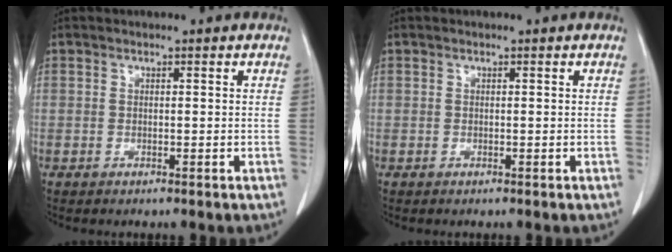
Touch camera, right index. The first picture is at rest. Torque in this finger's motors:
{"motor_torque": [0.00, 0.00, 0.00, 0.00]}